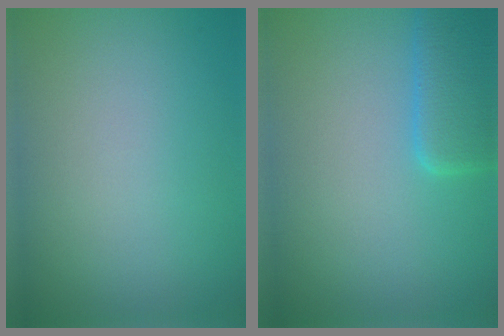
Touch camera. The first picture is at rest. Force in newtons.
{"total": 4.2, "press": 4.2, "slide": 0.1}